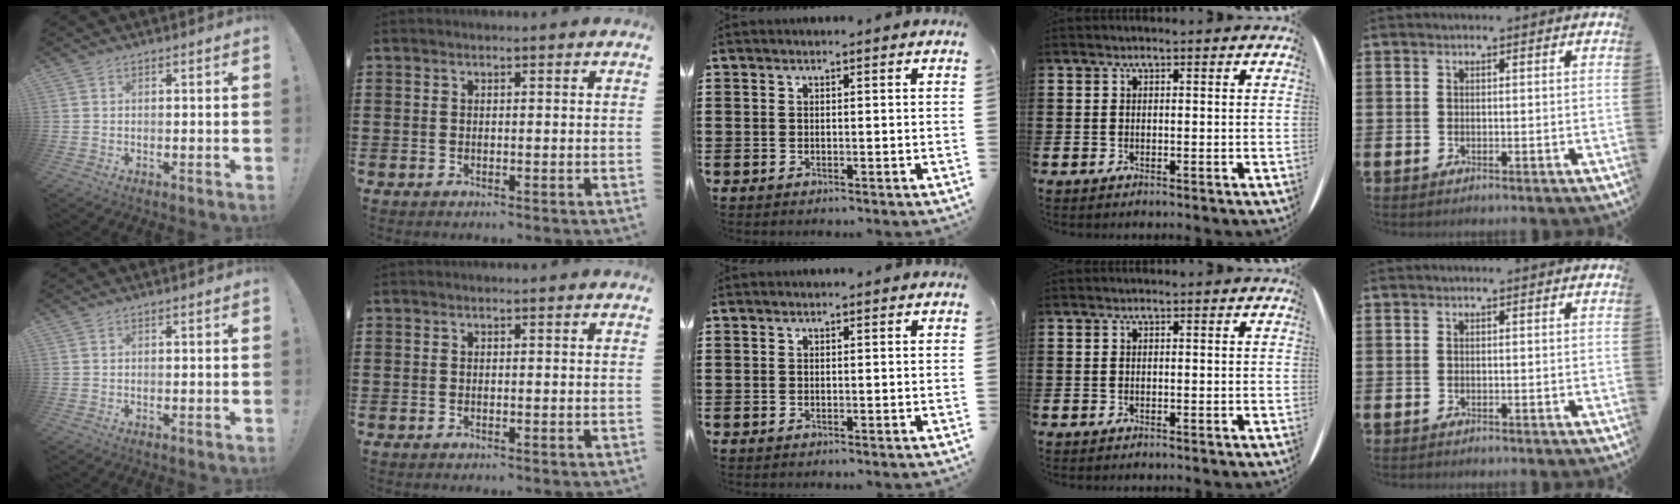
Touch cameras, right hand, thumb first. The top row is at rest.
{}